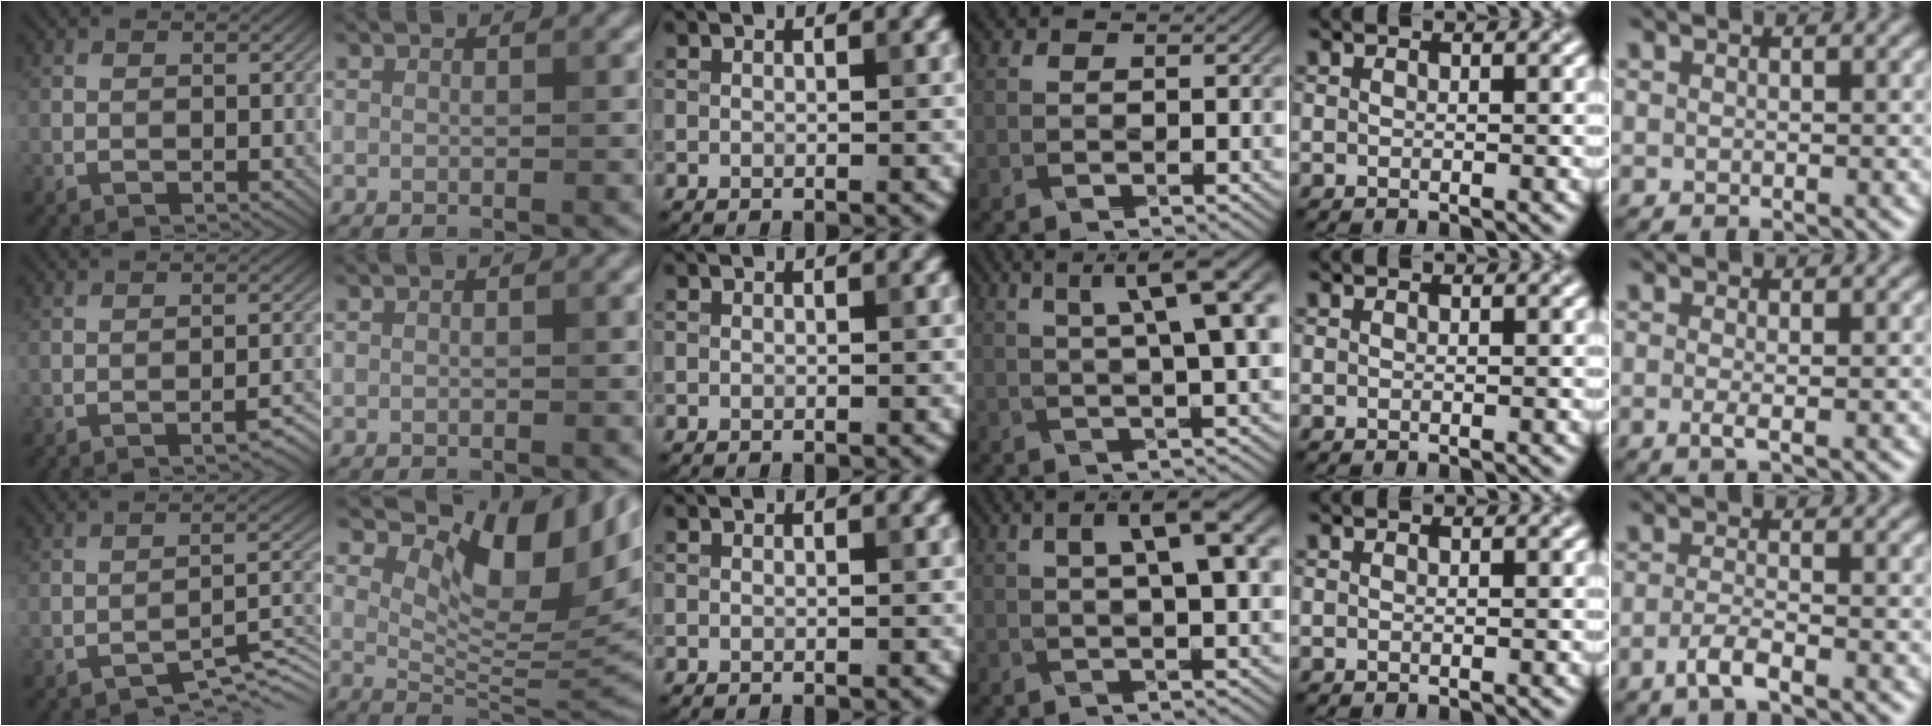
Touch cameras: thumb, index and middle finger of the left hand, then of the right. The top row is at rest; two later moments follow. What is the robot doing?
{"motion": "pour", "object": "sugar"}